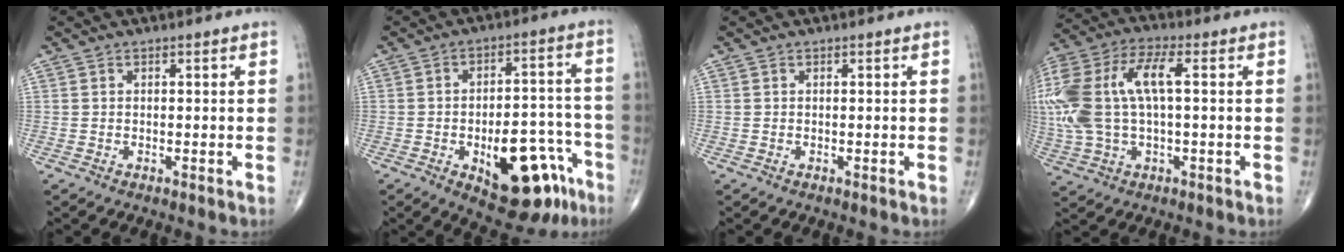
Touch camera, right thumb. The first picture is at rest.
{"total": 17.9, "force": [-8.0, 8.3, 13.7], "torque": [-0.147, 0.051, -0.095]}
{"total": 0.0}
{"total": 19.1, "force": [1.9, 8.8, 16.9], "torque": [-0.396, 0.033, 0.033]}